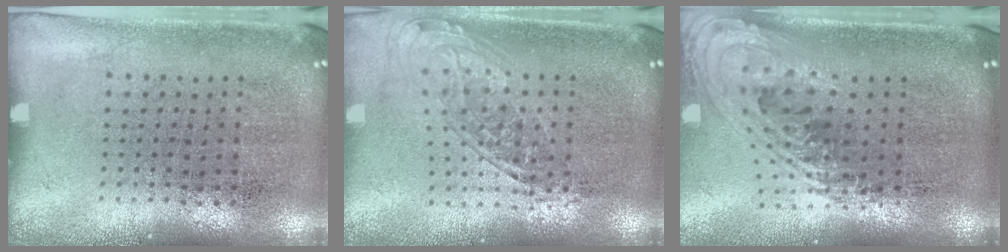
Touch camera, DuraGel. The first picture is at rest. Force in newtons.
{"total": 1.7, "press": 1.4, "slide": 1.0}
{"total": 2.3, "press": 1.6, "slide": 1.7}